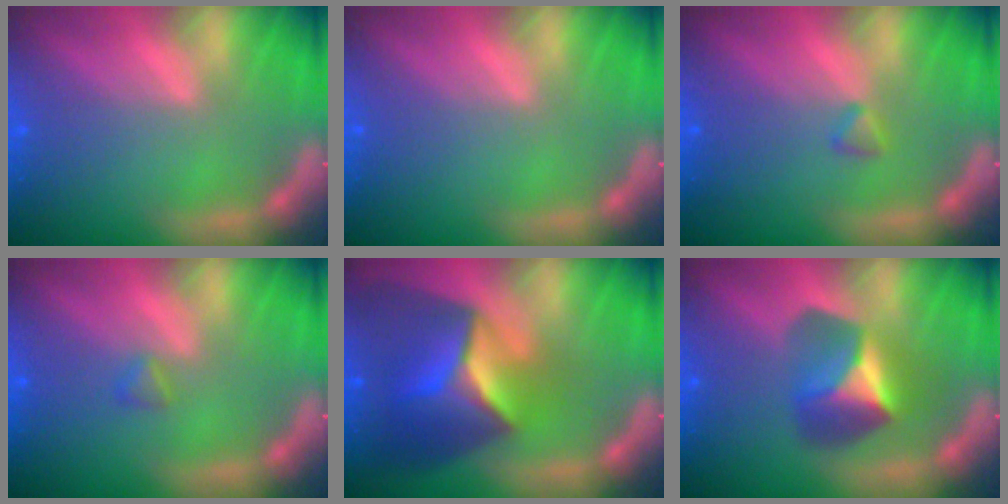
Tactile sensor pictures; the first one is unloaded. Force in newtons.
{"total": 0.0}
{"total": 0.9}
{"total": 0.9}
{"total": 9.4}
{"total": 4.9}